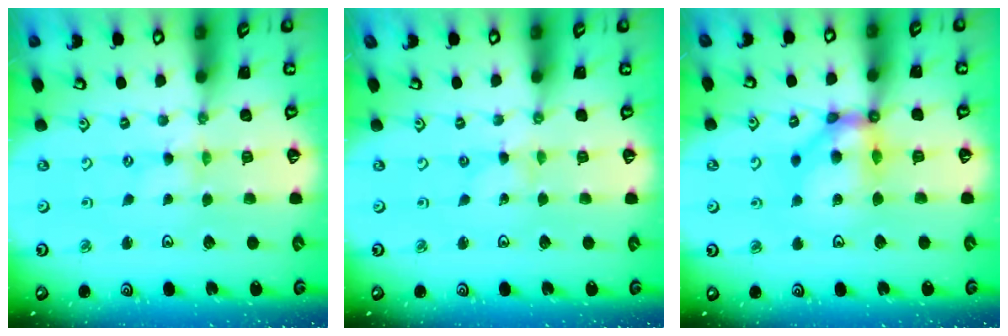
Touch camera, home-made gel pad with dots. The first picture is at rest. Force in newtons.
{"total": 0.0}
{"total": 10.4, "press": 10.3, "slide": 1.4}